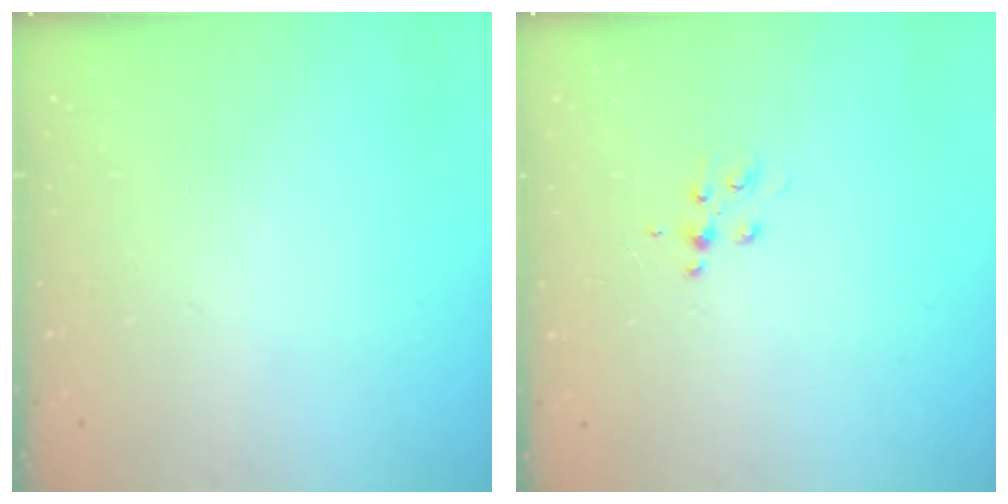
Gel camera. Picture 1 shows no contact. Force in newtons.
{"total": 5.0, "press": 4.9, "slide": 1.2}